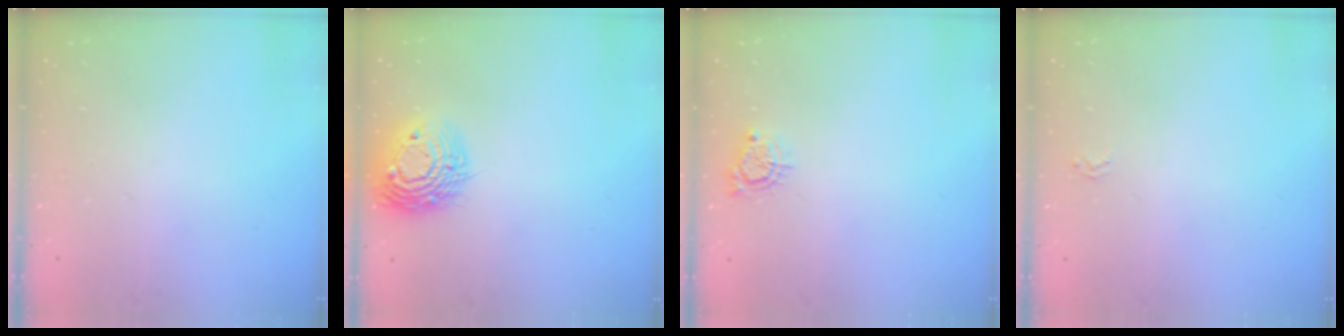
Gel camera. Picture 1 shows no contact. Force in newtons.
{"total": 15.0, "press": 15.0, "slide": 1.2}
{"total": 4.6, "press": 4.6, "slide": 0.1}
{"total": 1.6, "press": 1.6, "slide": 0.4}